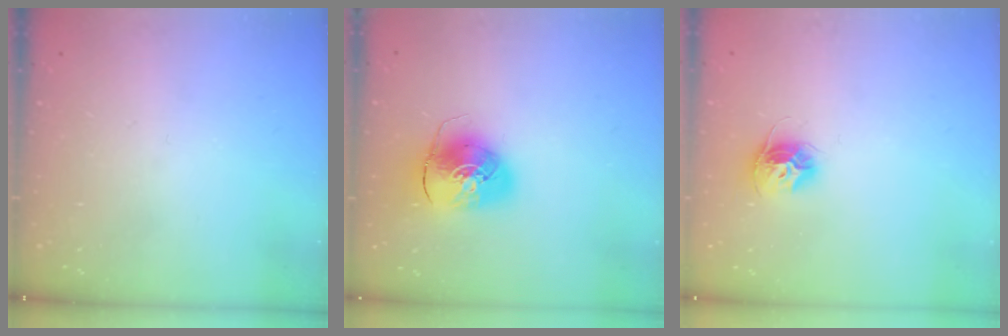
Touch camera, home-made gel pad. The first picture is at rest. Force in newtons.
{"total": 10.0, "press": 9.9, "slide": 1.5}
{"total": 10.3, "press": 10.3, "slide": 0.8}